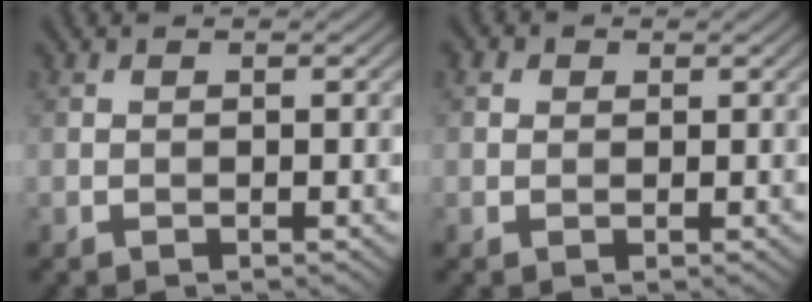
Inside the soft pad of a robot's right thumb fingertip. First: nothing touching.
{"total": 1.4, "force": [0.5, 1.2, 0.5], "torque": [-0.011, 0.000, 0.003]}